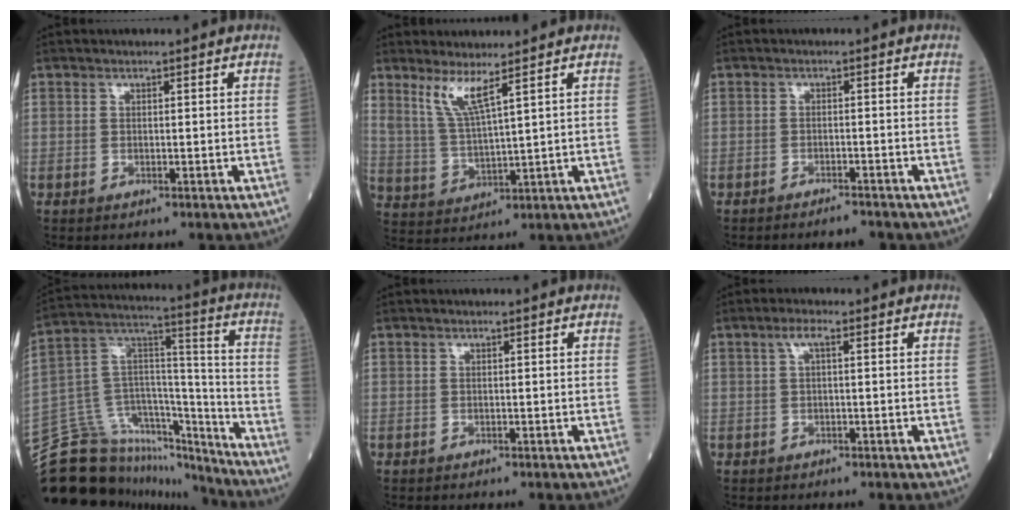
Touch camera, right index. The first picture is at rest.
{"total": 5.7, "force": [3.8, -0.1, 4.2], "torque": [-0.091, -0.011, 0.086]}
{"total": 2.3, "force": [-2.2, 0.3, 0.6], "torque": [-0.012, -0.003, -0.031]}
{"total": 23.5, "force": [-21.7, 6.6, 6.2], "torque": [-0.147, 0.053, -0.355]}
{"total": 0.9, "force": [-0.9, 0.2, 0.4], "torque": [-0.006, -0.001, -0.012]}
{"total": 1.8, "force": [0.4, 0.4, 1.7], "torque": [-0.036, 0.009, 0.006]}